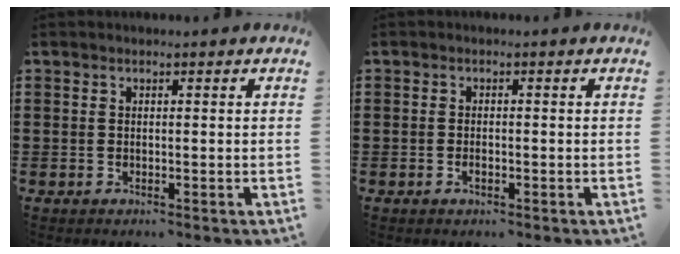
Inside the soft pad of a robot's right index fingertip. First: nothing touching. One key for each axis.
{"total": 1.1, "fx": -0.4, "fy": 0.5, "fz": 0.9, "tx": -0.017, "ty": -0.003, "tz": -0.008}